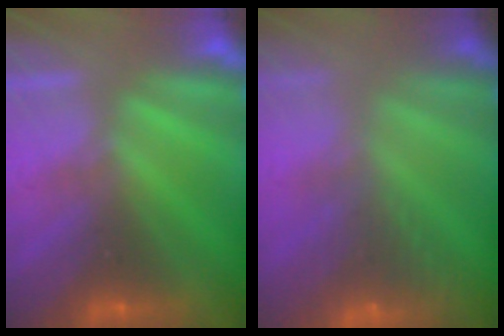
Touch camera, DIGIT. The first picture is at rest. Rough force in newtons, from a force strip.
{"total": 7.7}